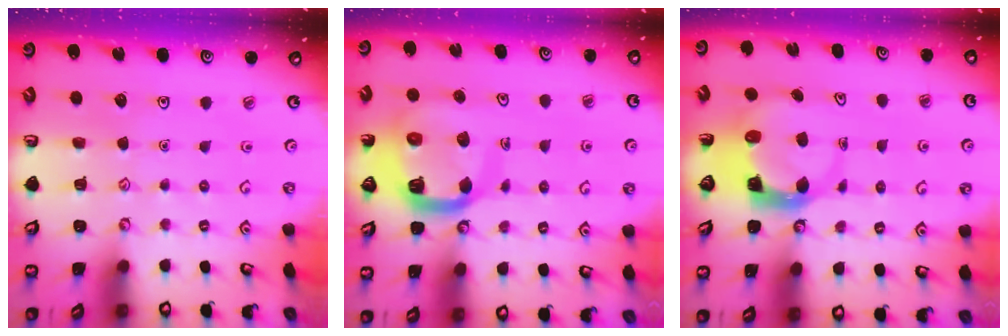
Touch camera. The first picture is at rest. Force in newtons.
{"total": 12.0, "press": 11.9, "slide": 1.3}
{"total": 3.9, "press": 3.9, "slide": 0.6}